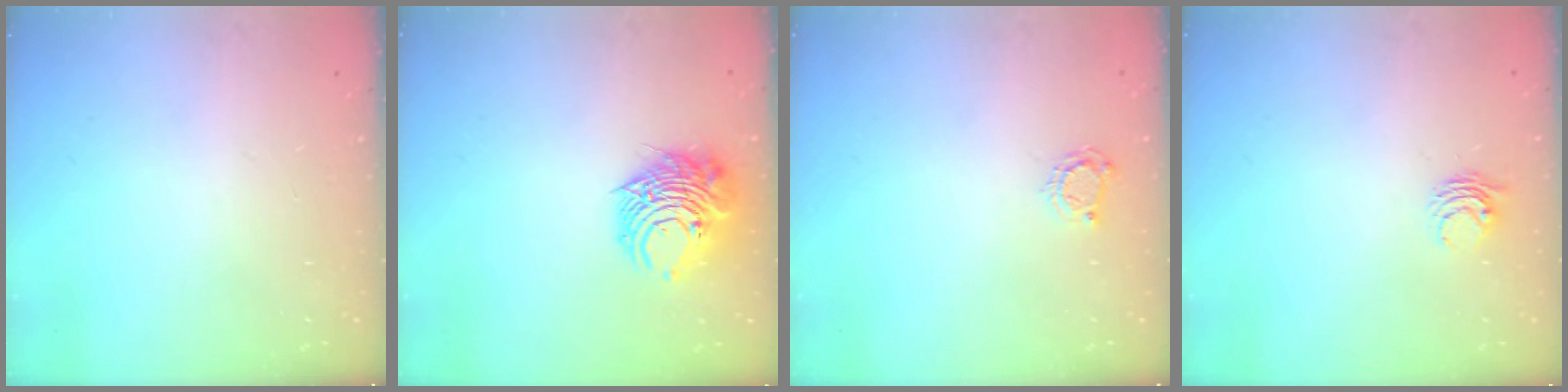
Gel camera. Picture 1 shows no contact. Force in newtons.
{"total": 9.8, "press": 9.7, "slide": 1.4}
{"total": 4.2, "press": 4.1, "slide": 0.5}
{"total": 3.7, "press": 3.7, "slide": 0.3}